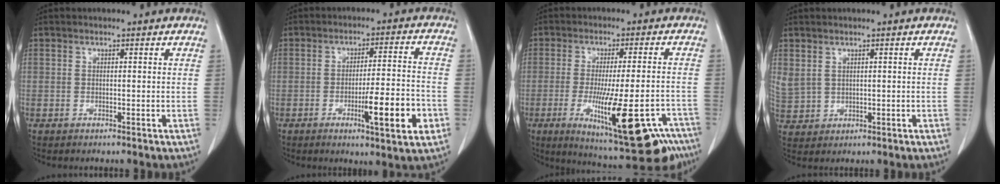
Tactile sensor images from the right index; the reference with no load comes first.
{"total": 10.3, "force": [-3.6, 0.8, 9.6], "torque": [-0.142, -0.008, -0.054]}
{"total": 20.5, "force": [-11.0, 3.9, 16.9], "torque": [-0.200, -0.019, -0.151]}
{"total": 6.3, "force": [2.2, 4.9, 3.3], "torque": [-0.104, 0.009, 0.060]}